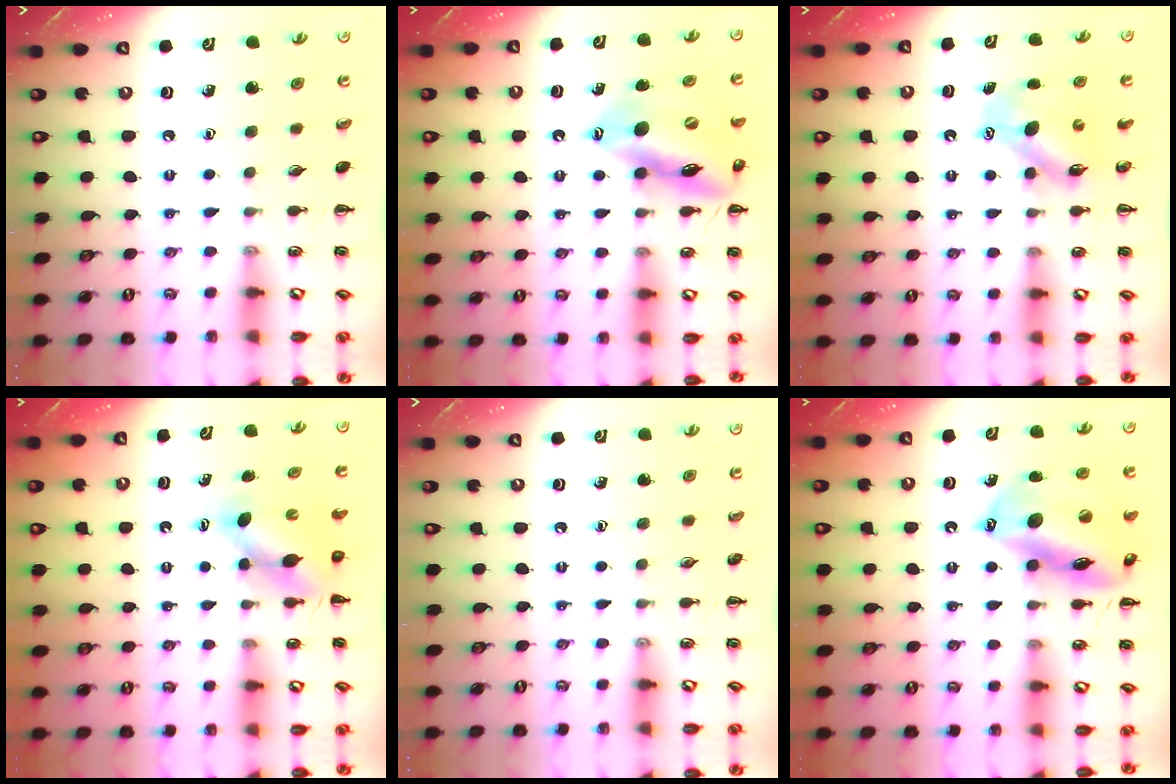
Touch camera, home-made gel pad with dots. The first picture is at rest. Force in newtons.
{"total": 15.2, "press": 15.0, "slide": 2.4}
{"total": 6.6, "press": 6.6, "slide": 0.6}
{"total": 4.6, "press": 4.6, "slide": 0.3}
{"total": 0.0}
{"total": 17.3, "press": 16.8, "slide": 4.0}